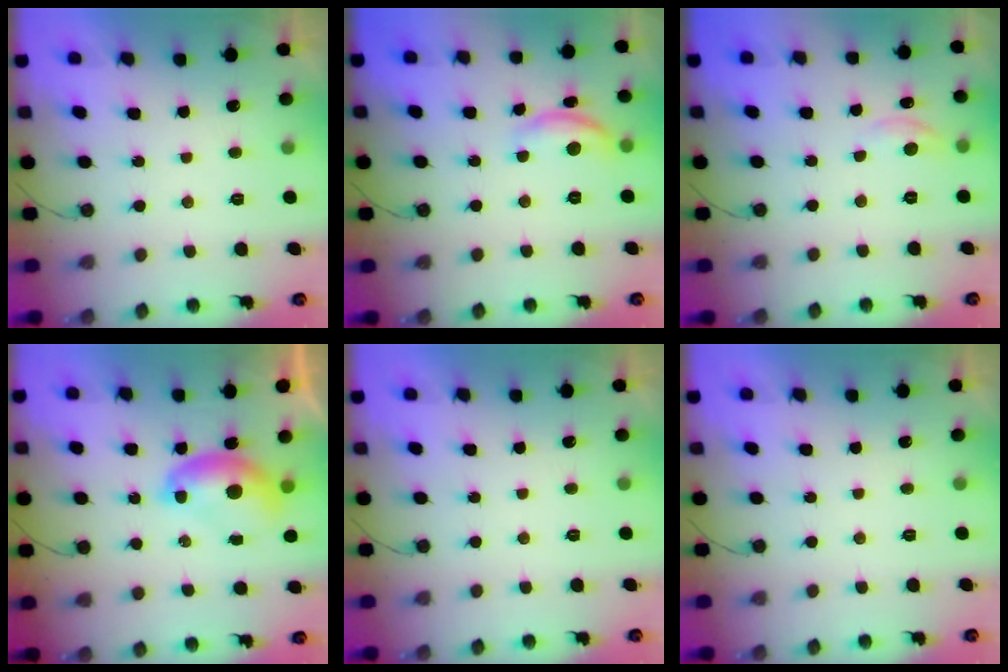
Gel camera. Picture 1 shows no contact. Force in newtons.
{"total": 9.7, "press": 9.7, "slide": 0.5}
{"total": 4.6, "press": 4.5, "slide": 0.7}
{"total": 7.7, "press": 7.6, "slide": 1.4}
{"total": 0.0}
{"total": 0.0}